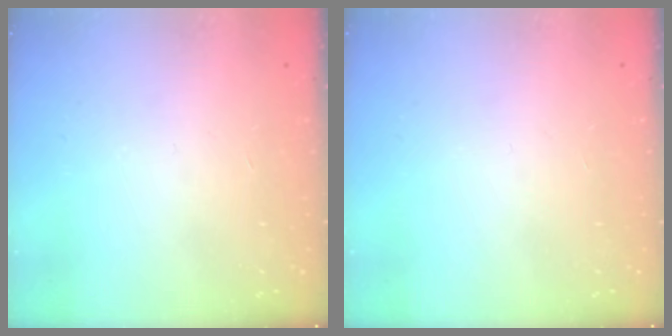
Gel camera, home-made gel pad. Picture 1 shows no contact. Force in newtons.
{"total": 0.0}